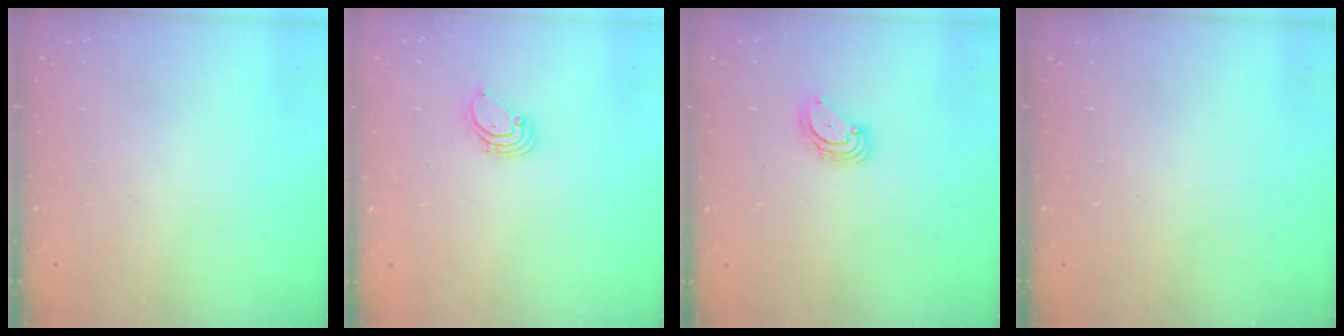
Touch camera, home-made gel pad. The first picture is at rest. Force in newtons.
{"total": 1.5, "press": 1.5, "slide": 0.1}
{"total": 3.6, "press": 3.6, "slide": 0.3}
{"total": 0.0}